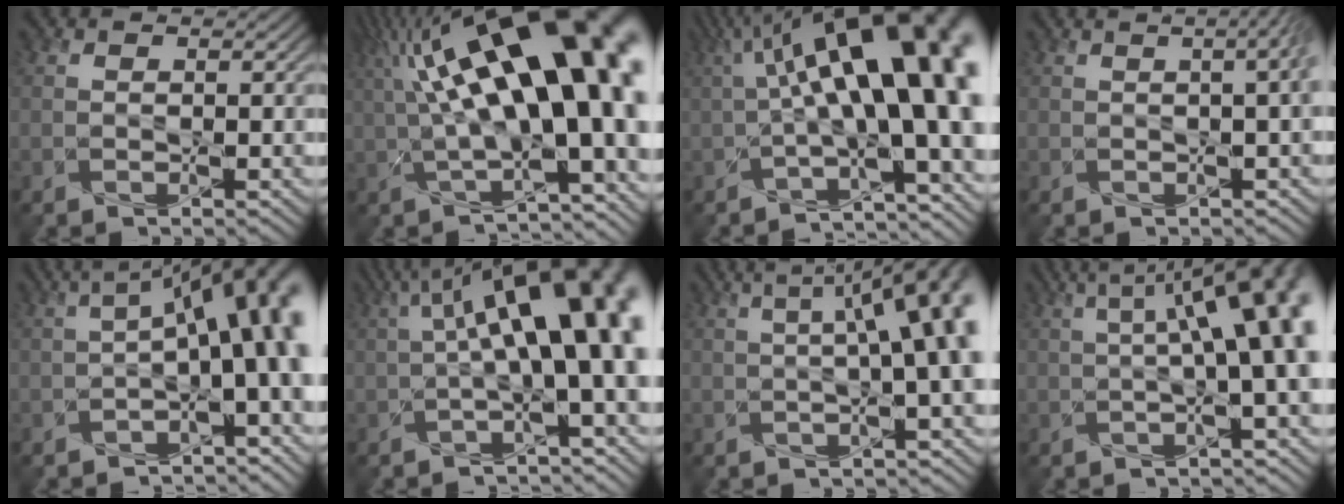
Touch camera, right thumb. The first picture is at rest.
{"total": 19.9, "force": [3.3, 6.8, 18.4], "torque": [-0.272, 0.027, 0.056]}
{"total": 16.4, "force": [1.6, 5.8, 15.2], "torque": [-0.215, 0.022, 0.028]}
{"total": 4.3, "force": [0.1, 1.1, 4.1], "torque": [-0.037, 0.015, -0.006]}
{"total": 12.0, "force": [-1.4, 4.5, 11.0], "torque": [-0.144, 0.014, -0.023]}
{"total": 14.3, "force": [1.9, 4.8, 13.4], "torque": [-0.195, 0.023, 0.026]}
{"total": 10.1, "force": [1.4, 2.5, 9.7], "torque": [-0.128, 0.024, 0.016]}
{"total": 10.2, "force": [1.6, 2.6, 9.8], "torque": [-0.134, 0.018, 0.022]}